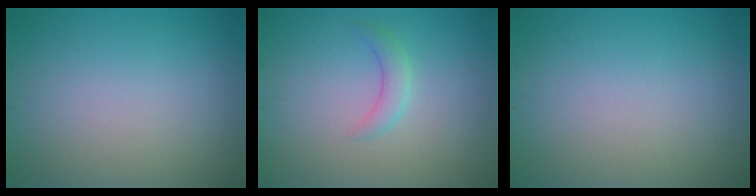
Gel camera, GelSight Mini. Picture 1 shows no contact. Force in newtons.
{"total": 1.6, "press": 1.6, "slide": 0.1}
{"total": 0.0}